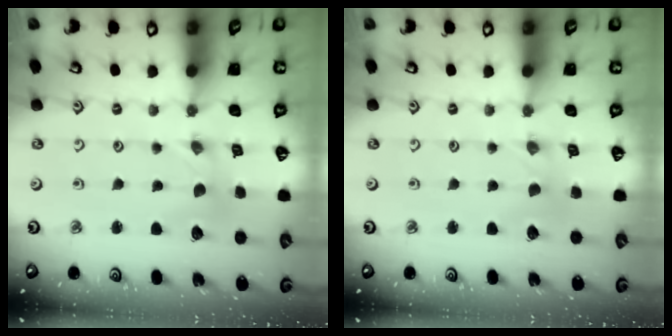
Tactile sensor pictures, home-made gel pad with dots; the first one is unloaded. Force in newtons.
{"total": 0.0}